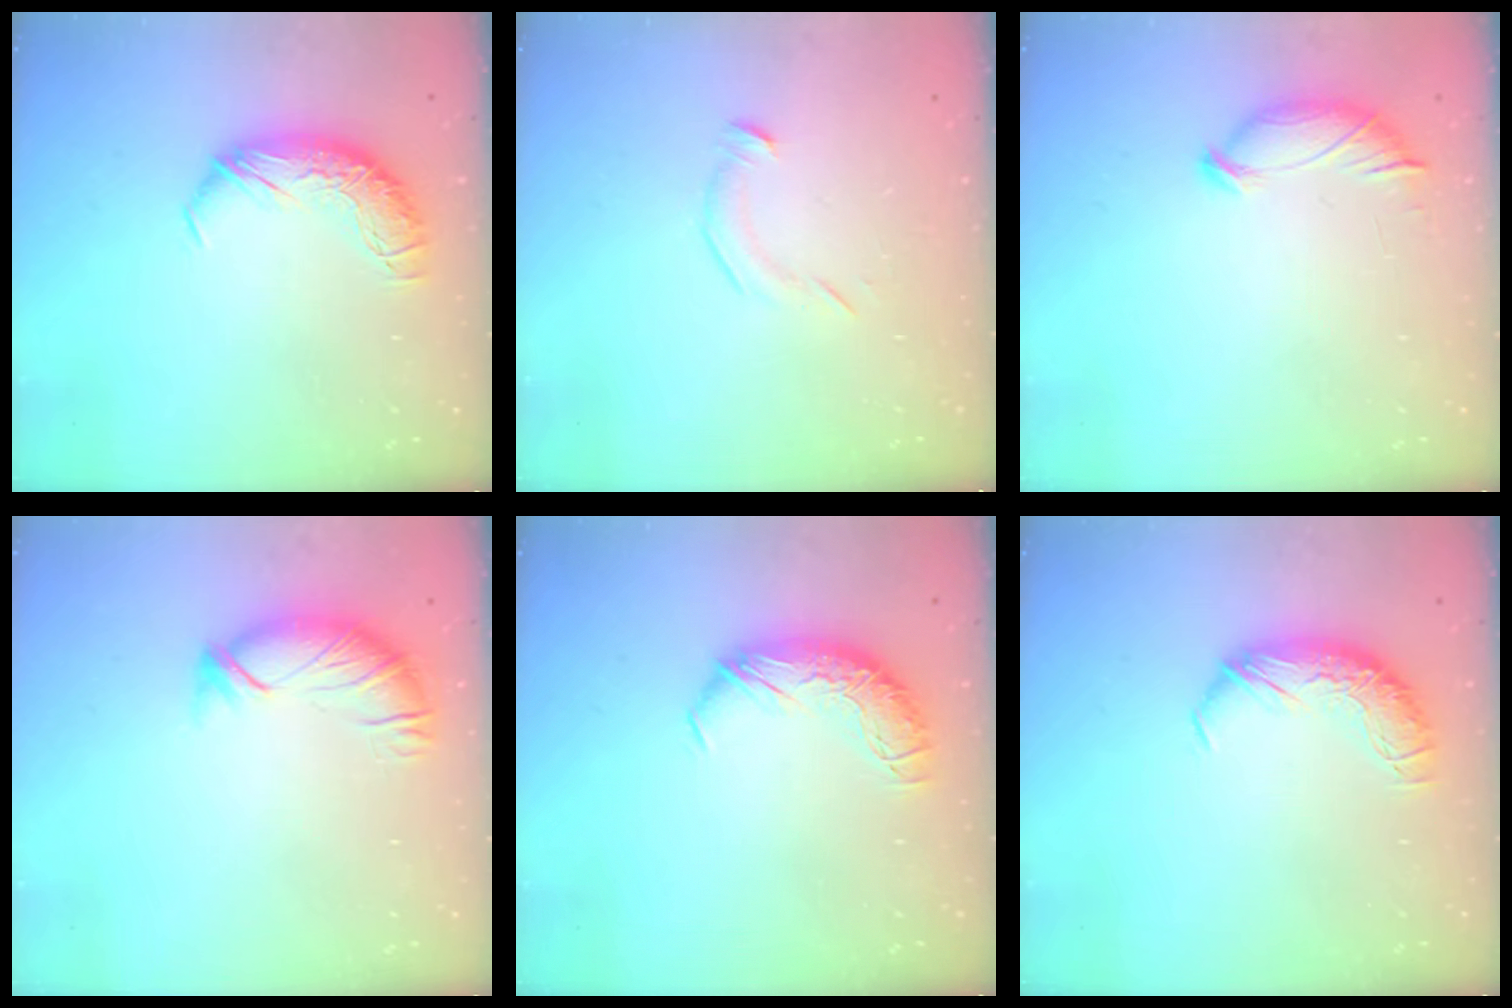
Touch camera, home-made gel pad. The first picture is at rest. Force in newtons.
{"total": 5.6, "press": 5.6, "slide": 0.3}
{"total": 6.7, "press": 6.7, "slide": 0.2}
{"total": 3.1, "press": 3.0, "slide": 0.9}
{"total": 0.0}
{"total": 0.0}